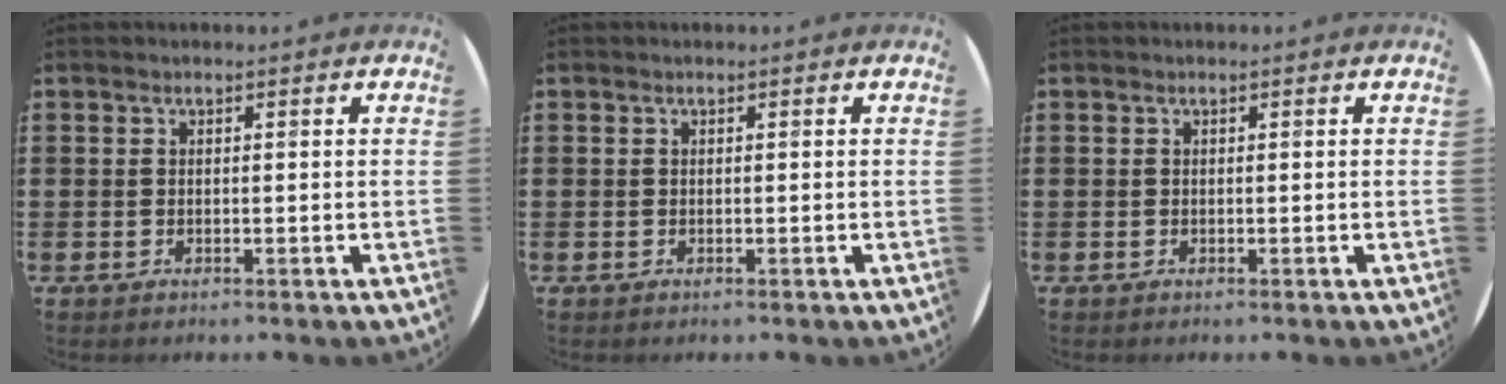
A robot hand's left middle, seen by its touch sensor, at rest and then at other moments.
{"total": 0.0}
{"total": 0.0}